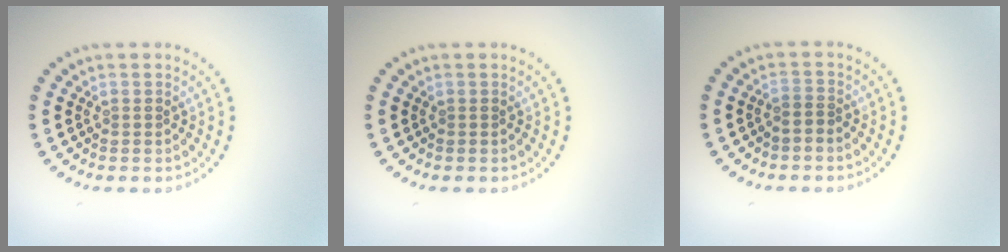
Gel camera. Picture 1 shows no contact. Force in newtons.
{"total": 0.0}
{"total": 0.7, "press": 0.6, "slide": 0.5}